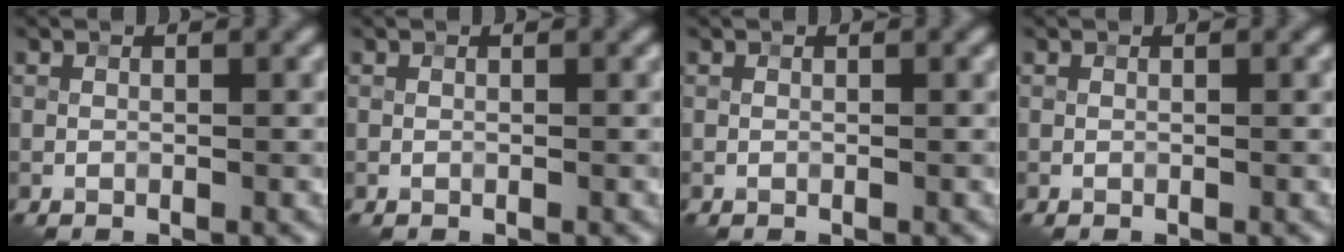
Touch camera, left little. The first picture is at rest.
{"total": 0.0}
{"total": 0.0}
{"total": 0.0}